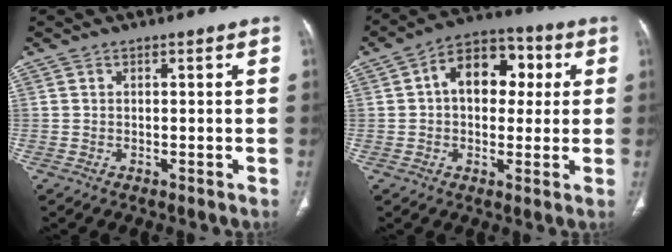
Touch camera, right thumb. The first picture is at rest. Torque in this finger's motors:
{"motor_torque": [-0.19, 0.12, 0.16, -0.12, 0.27]}